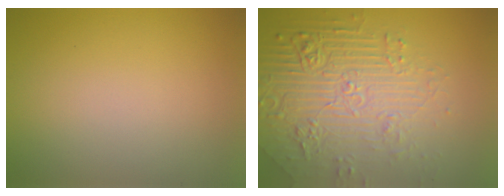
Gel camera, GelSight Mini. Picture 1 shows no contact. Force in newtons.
{"total": 8.1, "press": 5.8, "slide": 5.7}